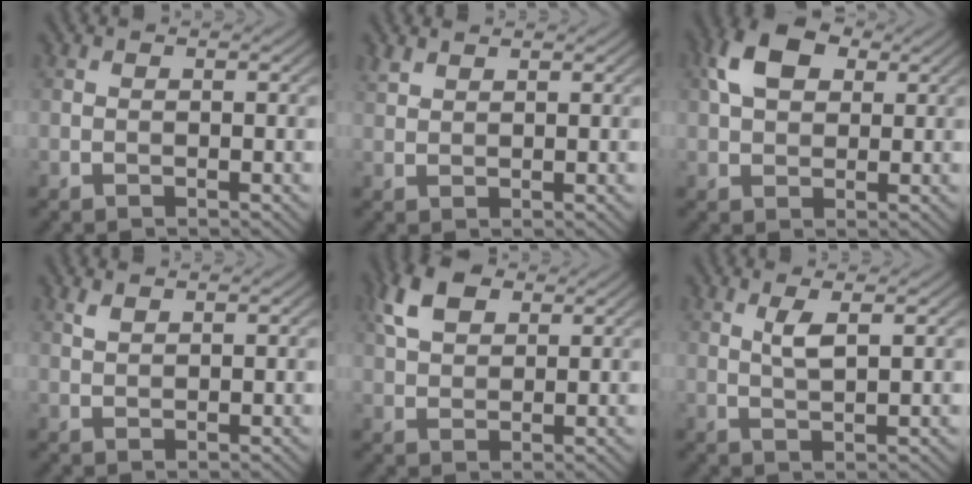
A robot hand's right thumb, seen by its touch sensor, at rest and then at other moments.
{"total": 1.7, "force": [1.5, 0.7, 0.6], "torque": [-0.018, 0.002, 0.036]}
{"total": 6.7, "force": [2.5, 4.3, 4.5], "torque": [-0.098, 0.012, 0.039]}
{"total": 1.3, "force": [1.0, 0.3, 0.7], "torque": [-0.026, 0.003, 0.025]}
{"total": 6.1, "force": [3.0, 3.5, 4.0], "torque": [-0.093, 0.013, 0.055]}
{"total": 2.6, "force": [1.1, 0.5, 2.4], "torque": [-0.053, 0.000, 0.022]}